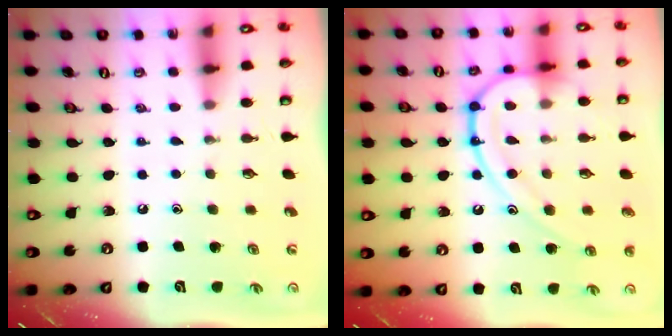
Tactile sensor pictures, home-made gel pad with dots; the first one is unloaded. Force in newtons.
{"total": 15.4, "press": 15.3, "slide": 1.4}